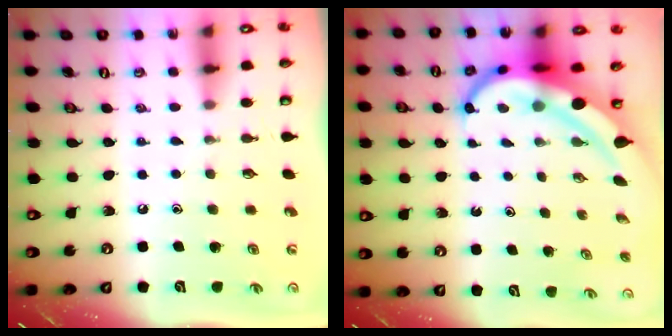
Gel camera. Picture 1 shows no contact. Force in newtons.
{"total": 9.5, "press": 9.4, "slide": 1.5}